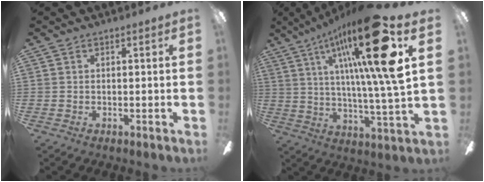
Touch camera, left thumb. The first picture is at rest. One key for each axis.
{"total": 25.5, "fx": 10.5, "fy": 4.7, "fz": 22.8, "tx": -0.365, "ty": -0.047, "tz": 0.152}